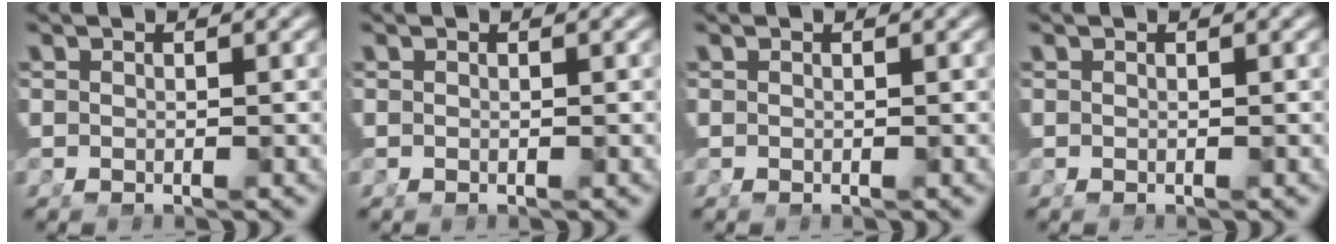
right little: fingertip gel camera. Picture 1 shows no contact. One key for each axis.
{"total": 0.0}
{"total": 0.0}
{"total": 0.0}